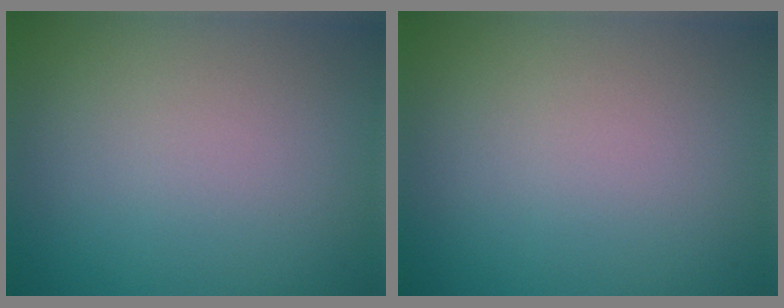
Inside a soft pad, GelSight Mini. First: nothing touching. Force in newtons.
{"total": 0.0}